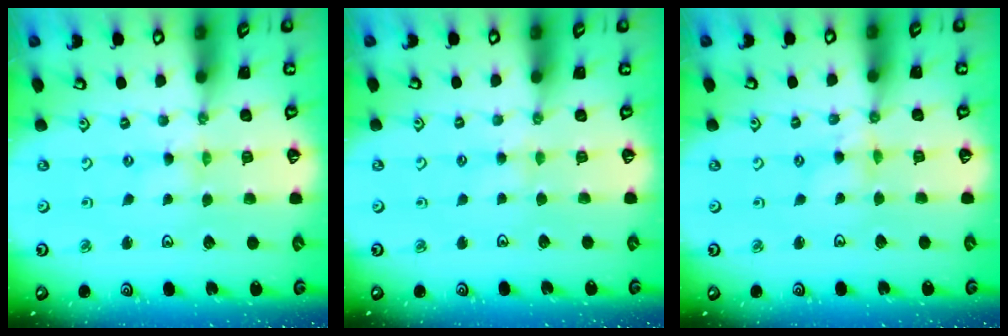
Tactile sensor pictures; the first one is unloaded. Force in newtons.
{"total": 3.0, "press": 3.0, "slide": 0.4}
{"total": 3.0, "press": 3.0, "slide": 0.2}